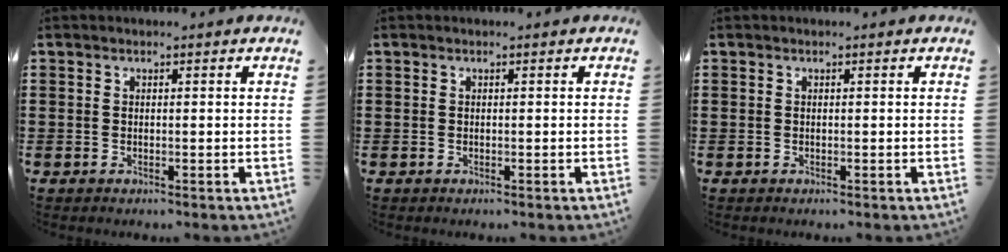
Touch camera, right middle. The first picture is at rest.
{"total": 0.0}
{"total": 0.0}